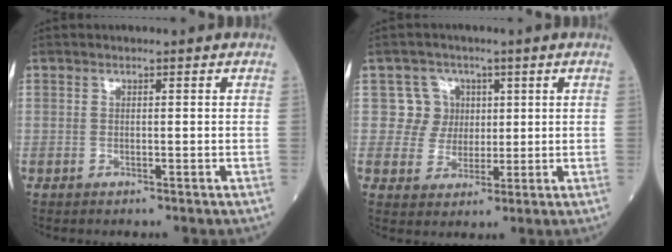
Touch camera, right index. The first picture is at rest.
{"total": 5.4, "force": [1.5, 5.2, 0.0], "torque": [0.007, 0.014, 0.030]}